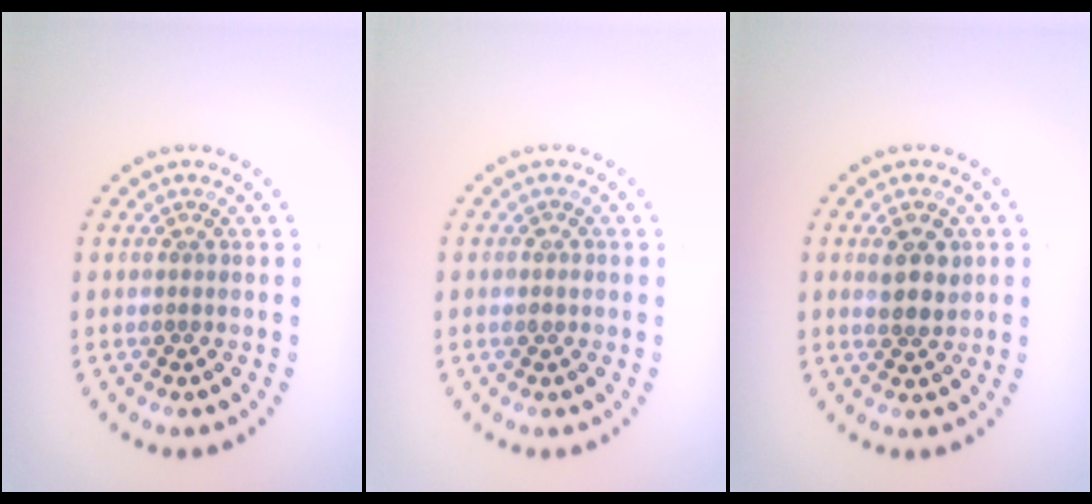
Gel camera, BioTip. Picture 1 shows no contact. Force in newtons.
{"total": 0.8, "press": 0.8, "slide": 0.2}
{"total": 2.6, "press": 2.5, "slide": 0.6}